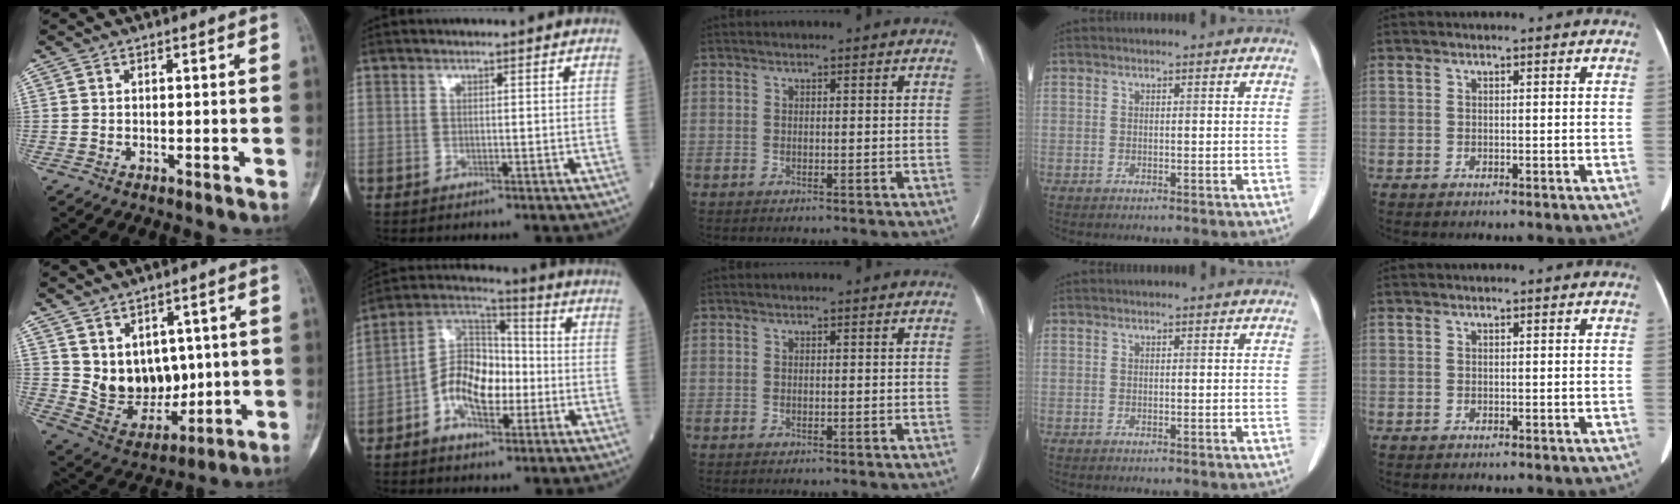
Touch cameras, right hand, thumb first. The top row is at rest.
{"thumb": {"total": 11.3, "force": [2.1, 8.8, 6.9], "torque": [-0.062, -0.024, 0.066]}, "index": {"total": 11.2, "force": [-3.1, 6.1, 8.9], "torque": [-0.171, 0.029, -0.060]}}